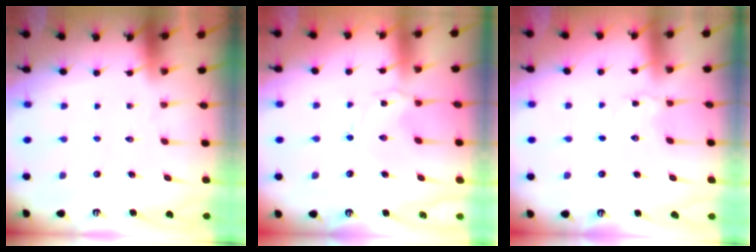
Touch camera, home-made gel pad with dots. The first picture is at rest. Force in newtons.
{"total": 0.0}
{"total": 1.9, "press": 1.9, "slide": 0.2}